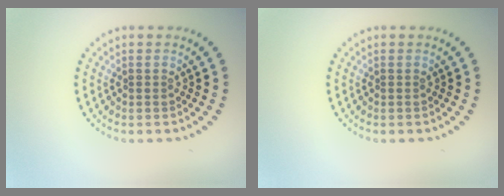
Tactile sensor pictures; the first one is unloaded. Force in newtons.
{"total": 0.0}